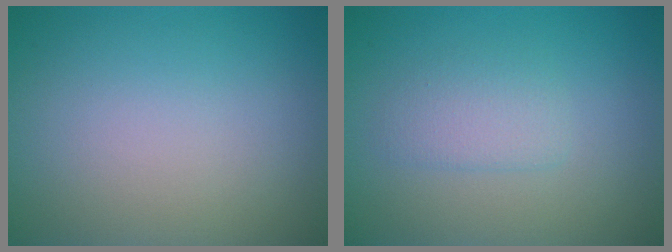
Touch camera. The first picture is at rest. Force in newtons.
{"total": 1.8, "press": 1.8, "slide": 0.1}